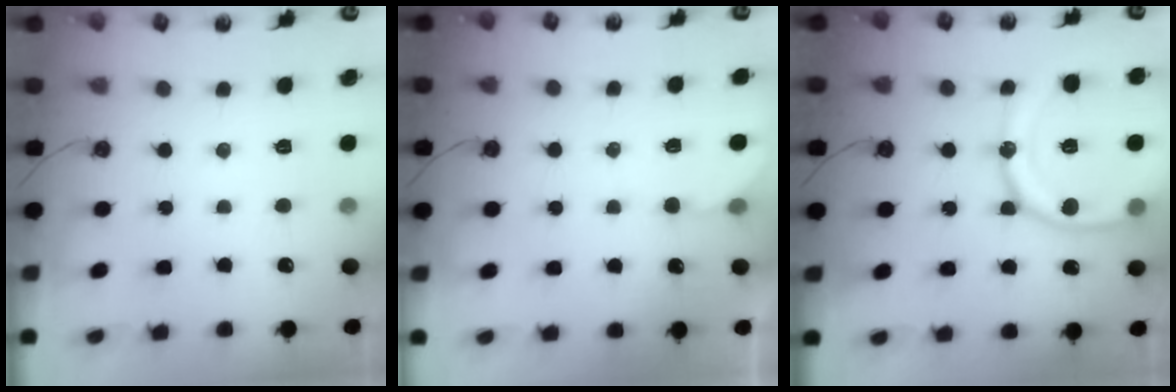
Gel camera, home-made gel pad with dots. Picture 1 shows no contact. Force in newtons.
{"total": 2.2, "press": 2.2, "slide": 0.2}
{"total": 18.5, "press": 18.4, "slide": 1.9}